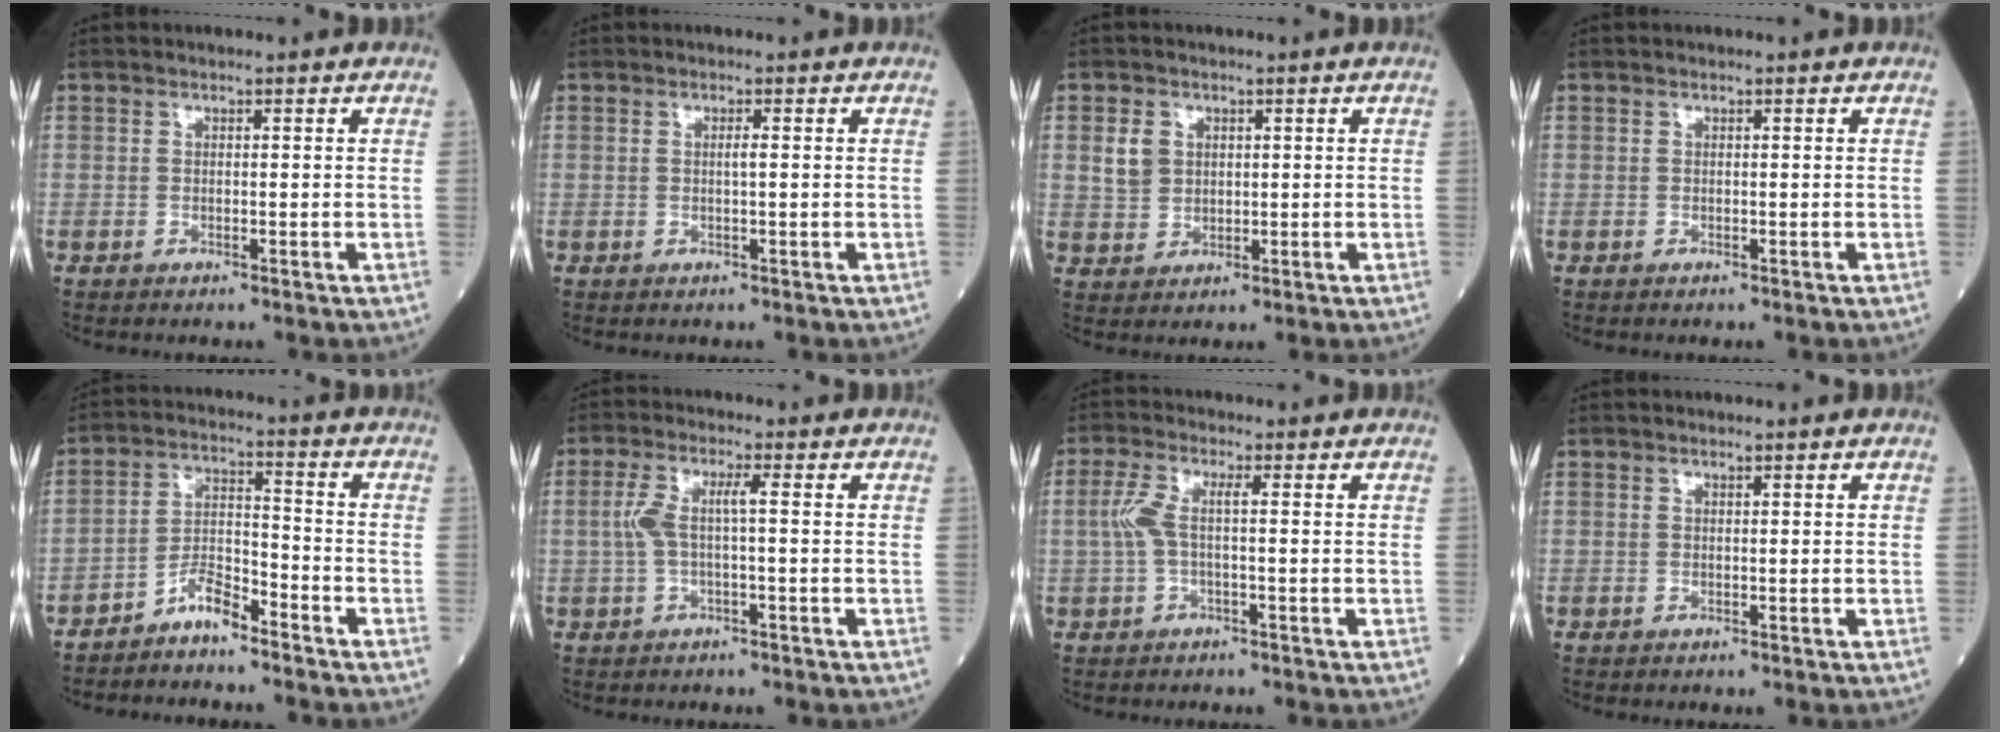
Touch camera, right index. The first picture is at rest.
{"total": 0.9, "force": [0.1, -0.1, 0.8], "torque": [-0.016, 0.000, 0.000]}
{"total": 3.8, "force": [1.0, 3.2, 1.8], "torque": [-0.038, 0.010, 0.025]}
{"total": 0.0}
{"total": 5.0, "force": [-4.2, 1.2, 2.3], "torque": [-0.040, 0.002, -0.083]}
{"total": 4.2, "force": [0.0, 0.6, 4.2], "torque": [-0.100, 0.018, 0.000]}
{"total": 3.7, "force": [0.0, 0.7, 3.6], "torque": [-0.095, 0.013, -0.004]}
{"total": 0.0}